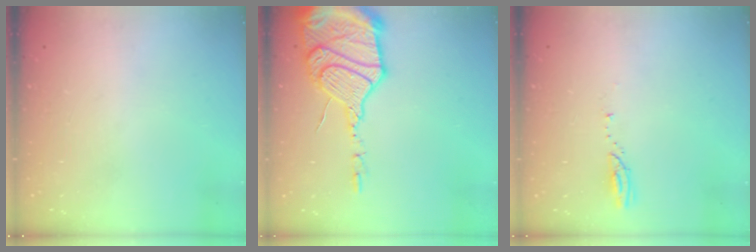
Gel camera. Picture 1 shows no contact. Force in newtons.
{"total": 20.3, "press": 20.1, "slide": 2.1}
{"total": 3.2, "press": 3.2, "slide": 0.3}